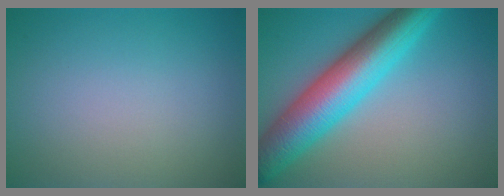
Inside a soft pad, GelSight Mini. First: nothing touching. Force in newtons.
{"total": 9.4, "press": 9.4, "slide": 0.1}